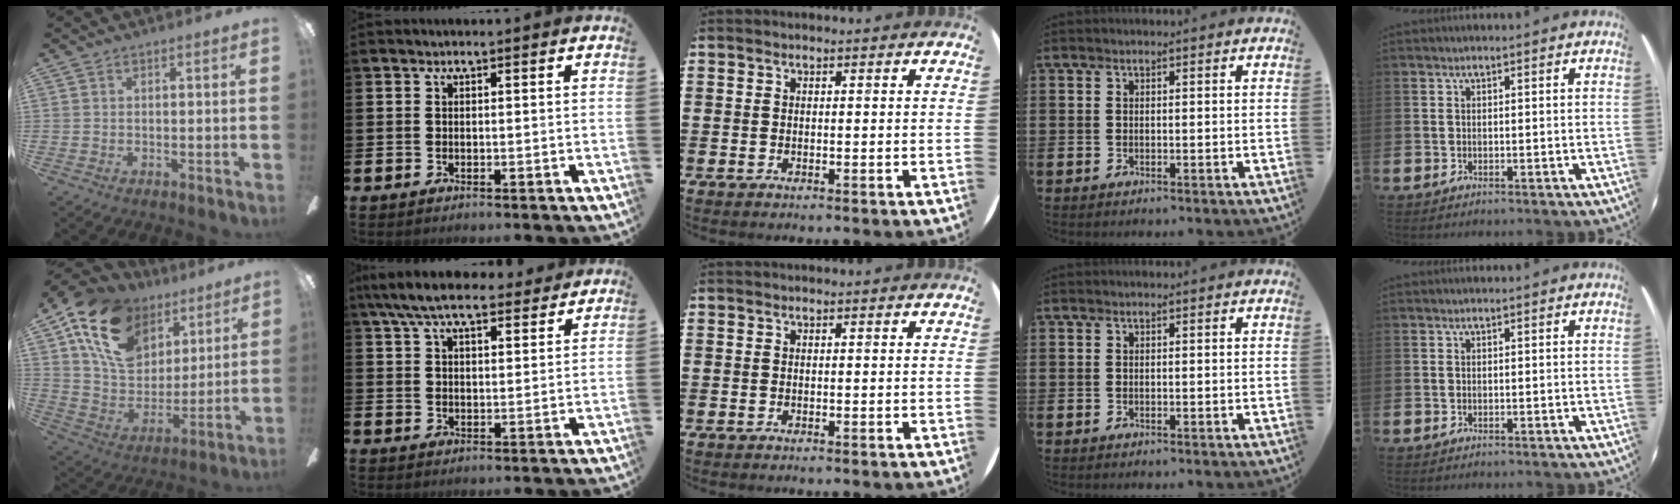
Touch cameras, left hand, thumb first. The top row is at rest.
{"thumb": {"total": 18.8, "force": [10.4, 12.7, 9.1], "torque": [-0.171, -0.040, 0.197]}, "index": {"total": 7.9, "force": [7.1, 2.0, 2.9], "torque": [-0.077, -0.024, 0.130]}}